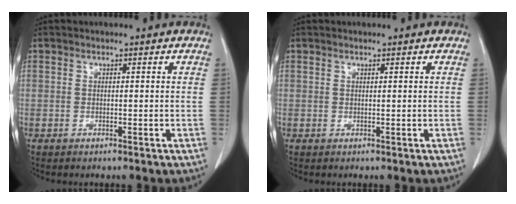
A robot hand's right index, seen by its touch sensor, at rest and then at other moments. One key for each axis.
{"total": 0.0}